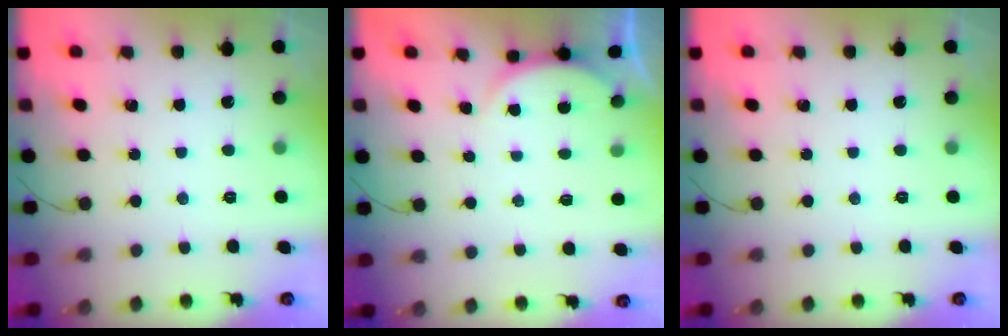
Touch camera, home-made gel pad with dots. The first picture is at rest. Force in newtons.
{"total": 2.2, "press": 2.1, "slide": 0.5}
{"total": 0.0}